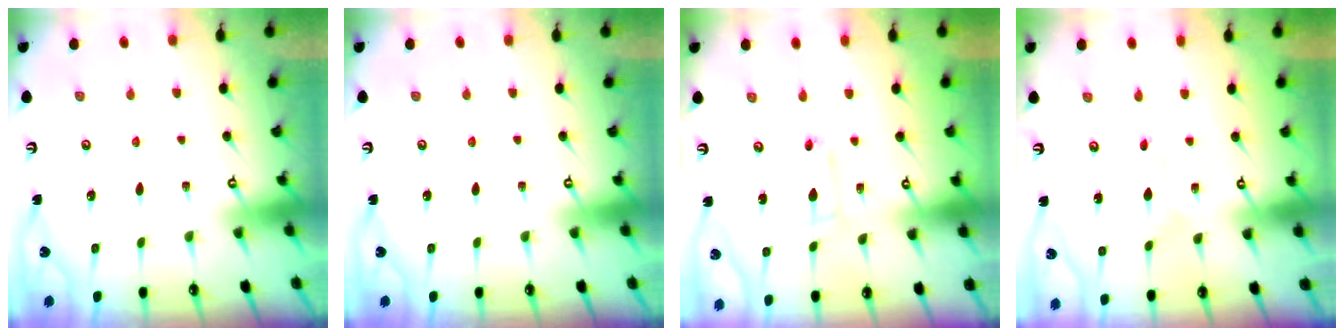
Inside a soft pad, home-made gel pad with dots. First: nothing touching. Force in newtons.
{"total": 0.0}
{"total": 5.7, "press": 5.7, "slide": 0.3}
{"total": 1.9, "press": 1.9, "slide": 0.2}